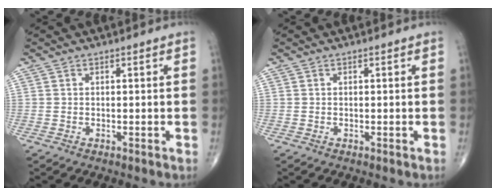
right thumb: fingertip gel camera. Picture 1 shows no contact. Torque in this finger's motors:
{"motor_torque": [-0.23, 0.00, -0.02, 0.01, 0.00]}